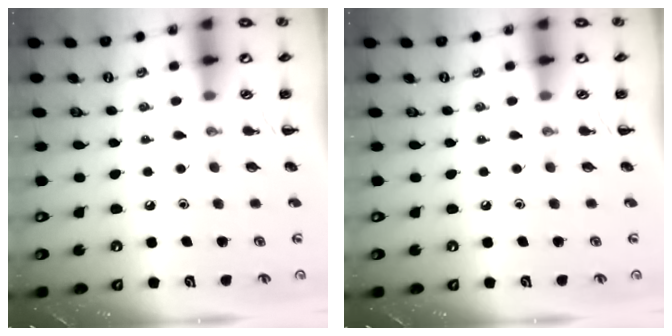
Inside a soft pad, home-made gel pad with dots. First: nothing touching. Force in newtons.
{"total": 0.0}